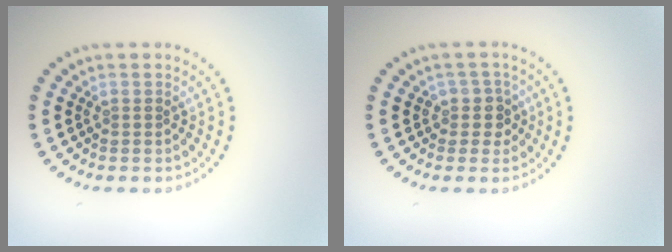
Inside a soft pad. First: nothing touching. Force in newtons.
{"total": 1.9, "press": 1.6, "slide": 1.1}